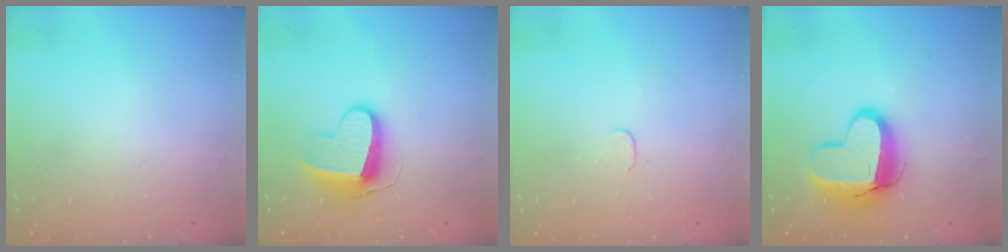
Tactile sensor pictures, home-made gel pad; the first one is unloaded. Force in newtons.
{"total": 10.4, "press": 10.4, "slide": 0.5}
{"total": 3.1, "press": 3.1, "slide": 0.3}
{"total": 12.3, "press": 12.2, "slide": 1.3}